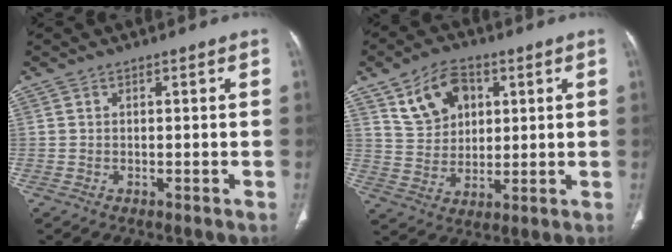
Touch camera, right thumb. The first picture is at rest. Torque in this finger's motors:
{"motor_torque": [-0.79, 0.95, -0.04, 0.23, 0.28]}